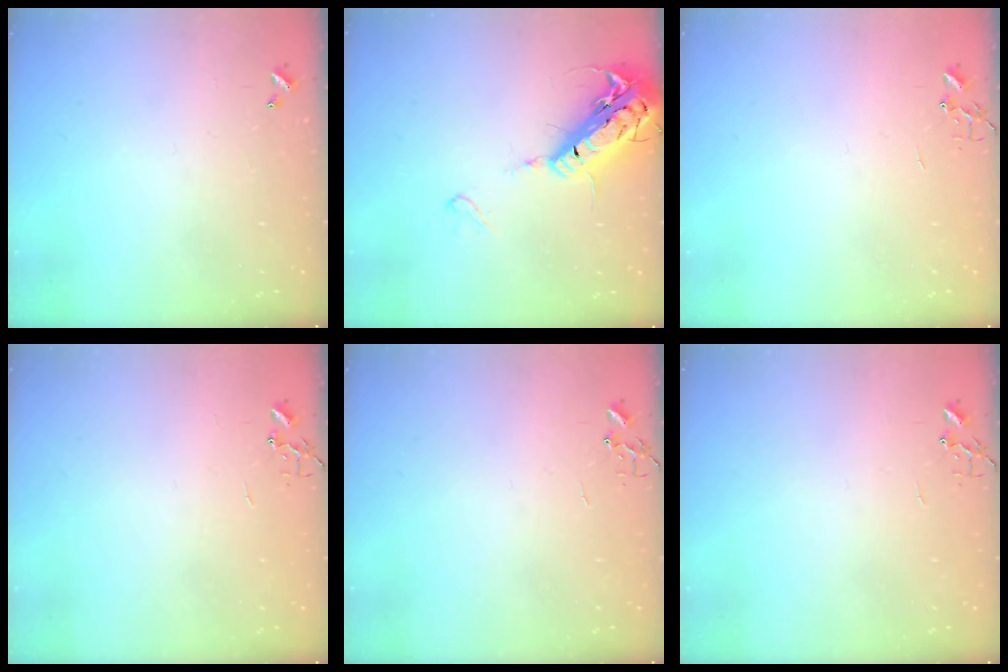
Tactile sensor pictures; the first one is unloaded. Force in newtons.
{"total": 20.3, "press": 19.9, "slide": 3.9}
{"total": 0.0}
{"total": 0.0}
{"total": 0.0}
{"total": 0.0}